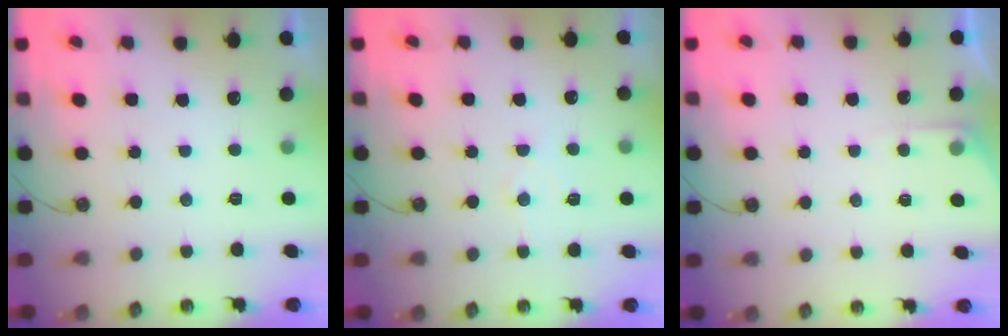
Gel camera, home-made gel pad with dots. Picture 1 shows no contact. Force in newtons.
{"total": 5.6, "press": 5.6, "slide": 0.3}
{"total": 3.1, "press": 3.0, "slide": 0.5}